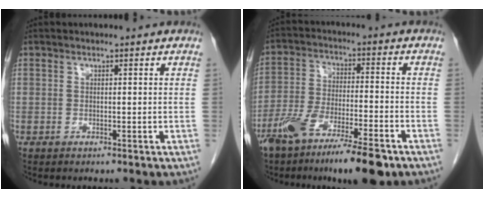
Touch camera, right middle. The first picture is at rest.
{"total": 13.7, "force": [-9.2, 2.3, 9.9], "torque": [-0.182, -0.023, -0.159]}